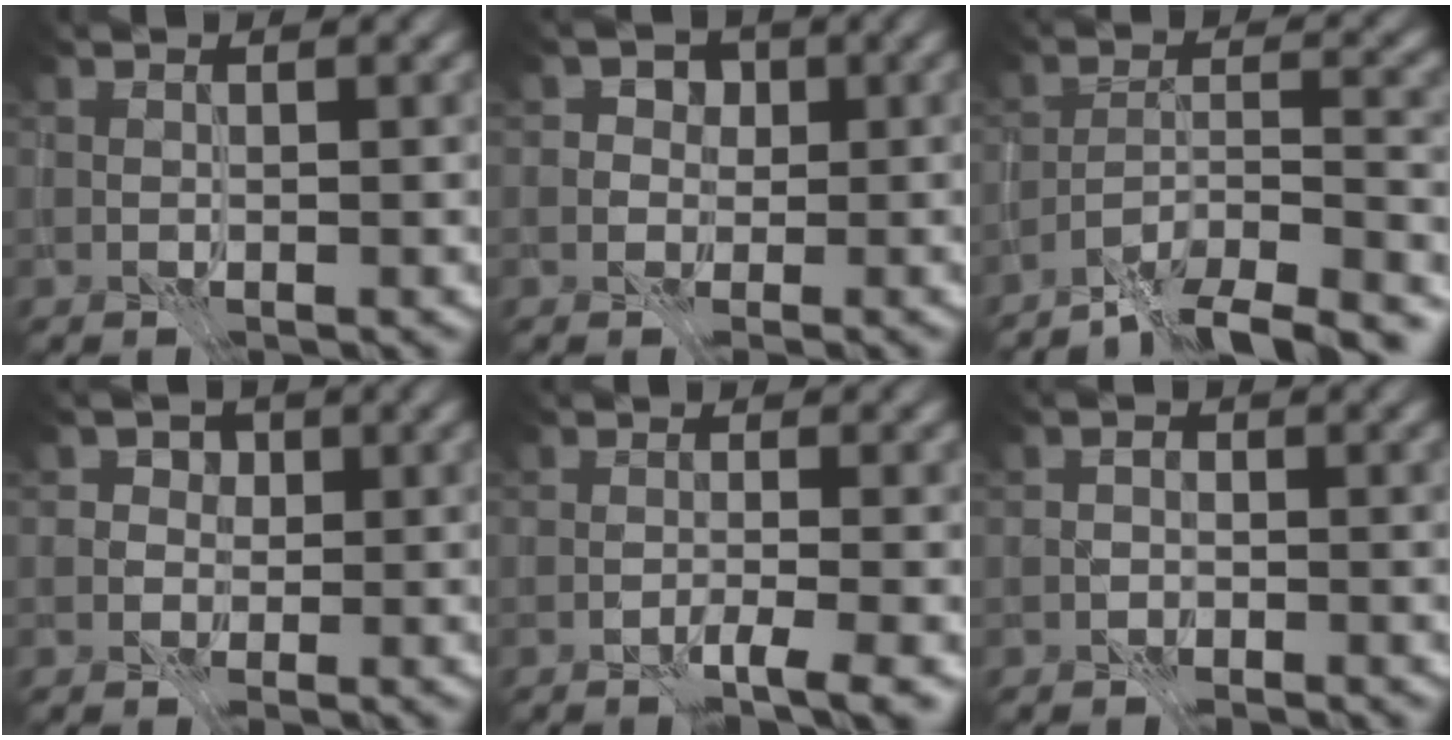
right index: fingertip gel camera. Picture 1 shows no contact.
{"total": 2.9, "force": [0.4, 2.7, 0.9], "torque": [0.006, 0.011, -0.010]}
{"total": 9.7, "force": [-8.8, 1.5, 3.7], "torque": [-0.046, -0.002, -0.131]}
{"total": 2.3, "force": [0.2, 2.3, 0.5], "torque": [0.012, 0.011, -0.010]}
{"total": 2.7, "force": [-2.1, 0.2, 1.7], "torque": [-0.021, 0.007, -0.043]}
{"total": 1.5, "force": [-1.4, 0.5, -0.3], "torque": [0.006, 0.008, -0.026]}